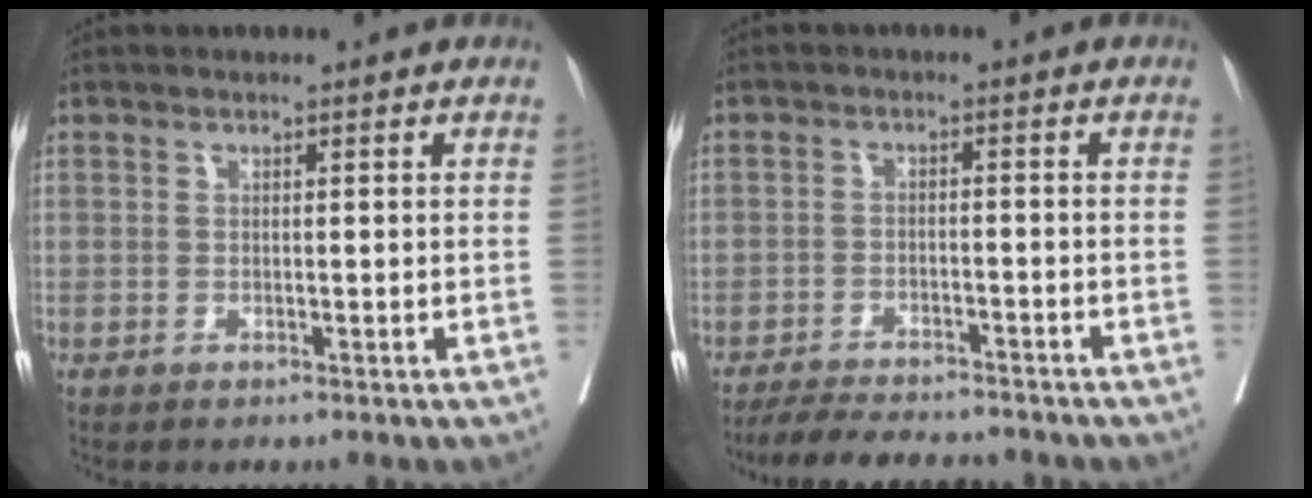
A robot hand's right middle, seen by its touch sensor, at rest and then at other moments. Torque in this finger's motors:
{"motor_torque": [0.60, -0.75, 0.05, 0.03]}